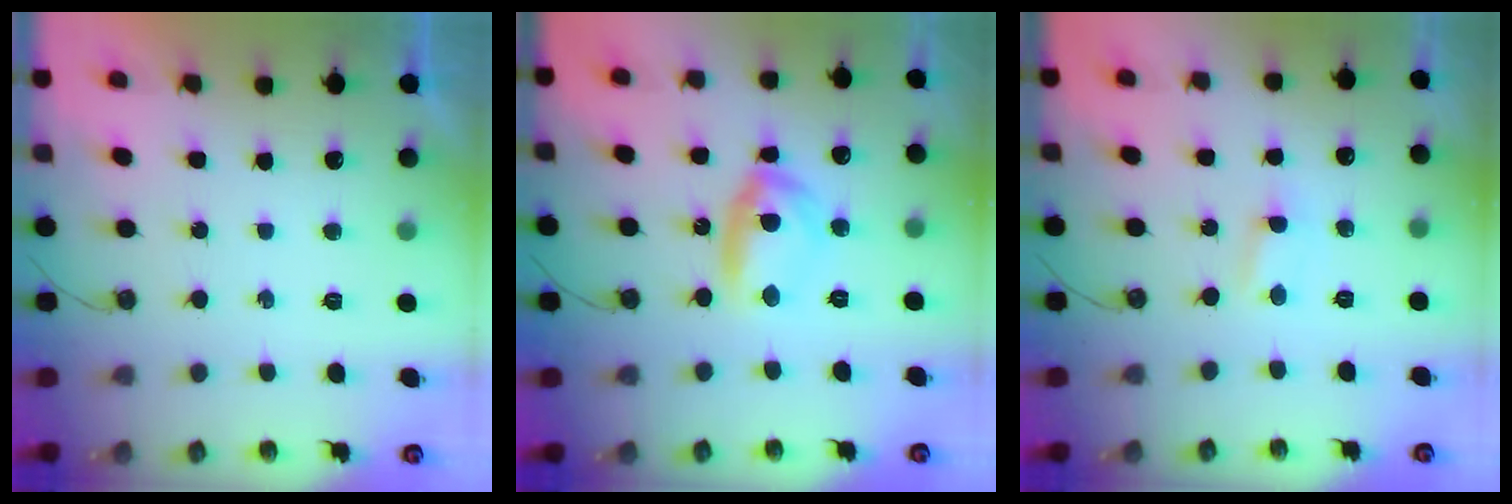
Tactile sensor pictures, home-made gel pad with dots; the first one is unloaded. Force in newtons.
{"total": 11.4, "press": 11.4, "slide": 1.0}
{"total": 1.0, "press": 1.0, "slide": 0.1}